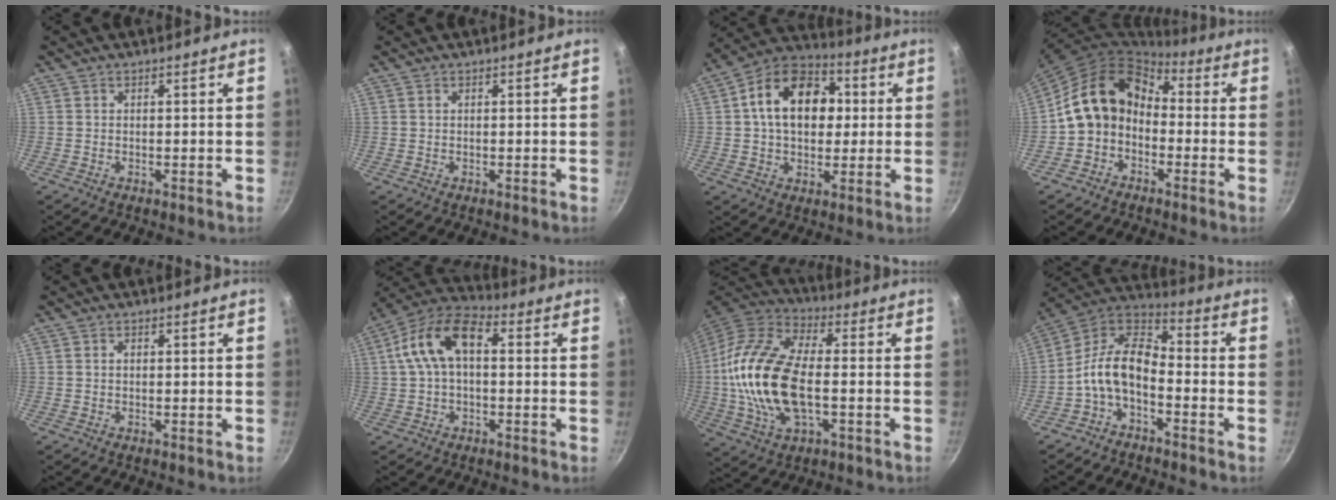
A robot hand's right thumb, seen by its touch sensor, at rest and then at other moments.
{"total": 0.0}
{"total": 16.7, "force": [2.5, 11.8, 11.5], "torque": [-0.154, 0.023, 0.022]}
{"total": 12.3, "force": [-1.5, 9.9, 7.2], "torque": [-0.099, 0.053, -0.045]}
{"total": 0.6, "force": [0.1, 0.4, 0.4], "torque": [-0.007, 0.003, 0.001]}
{"total": 12.3, "force": [1.4, 7.1, 9.9], "torque": [-0.174, 0.038, 0.008]}
{"total": 21.0, "force": [-1.6, 10.8, 17.9], "torque": [-0.358, 0.027, -0.040]}
{"total": 11.6, "force": [-4.0, 6.5, 8.7], "torque": [-0.160, 0.063, -0.096]}